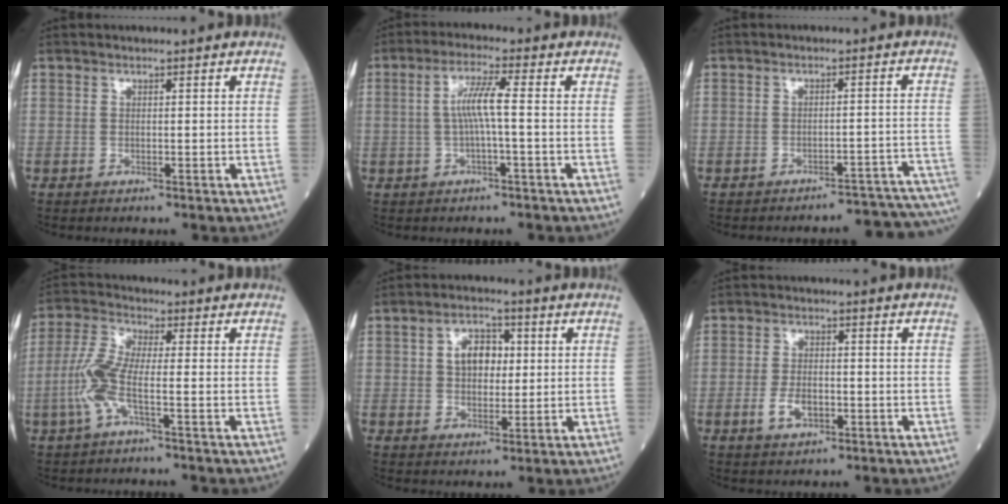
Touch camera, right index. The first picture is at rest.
{"total": 5.0, "force": [-0.1, 0.1, 5.0], "torque": [-0.100, 0.013, -0.002]}
{"total": 11.7, "force": [-11.7, 0.2, 0.8], "torque": [0.023, 0.027, -0.131]}
{"total": 6.9, "force": [-1.9, 1.1, 6.6], "torque": [-0.159, 0.007, -0.048]}
{"total": 6.0, "force": [1.2, 3.8, 4.4], "torque": [-0.075, 0.015, 0.022]}
{"total": 4.0, "force": [-1.4, 2.1, 3.1], "torque": [-0.060, 0.001, -0.023]}